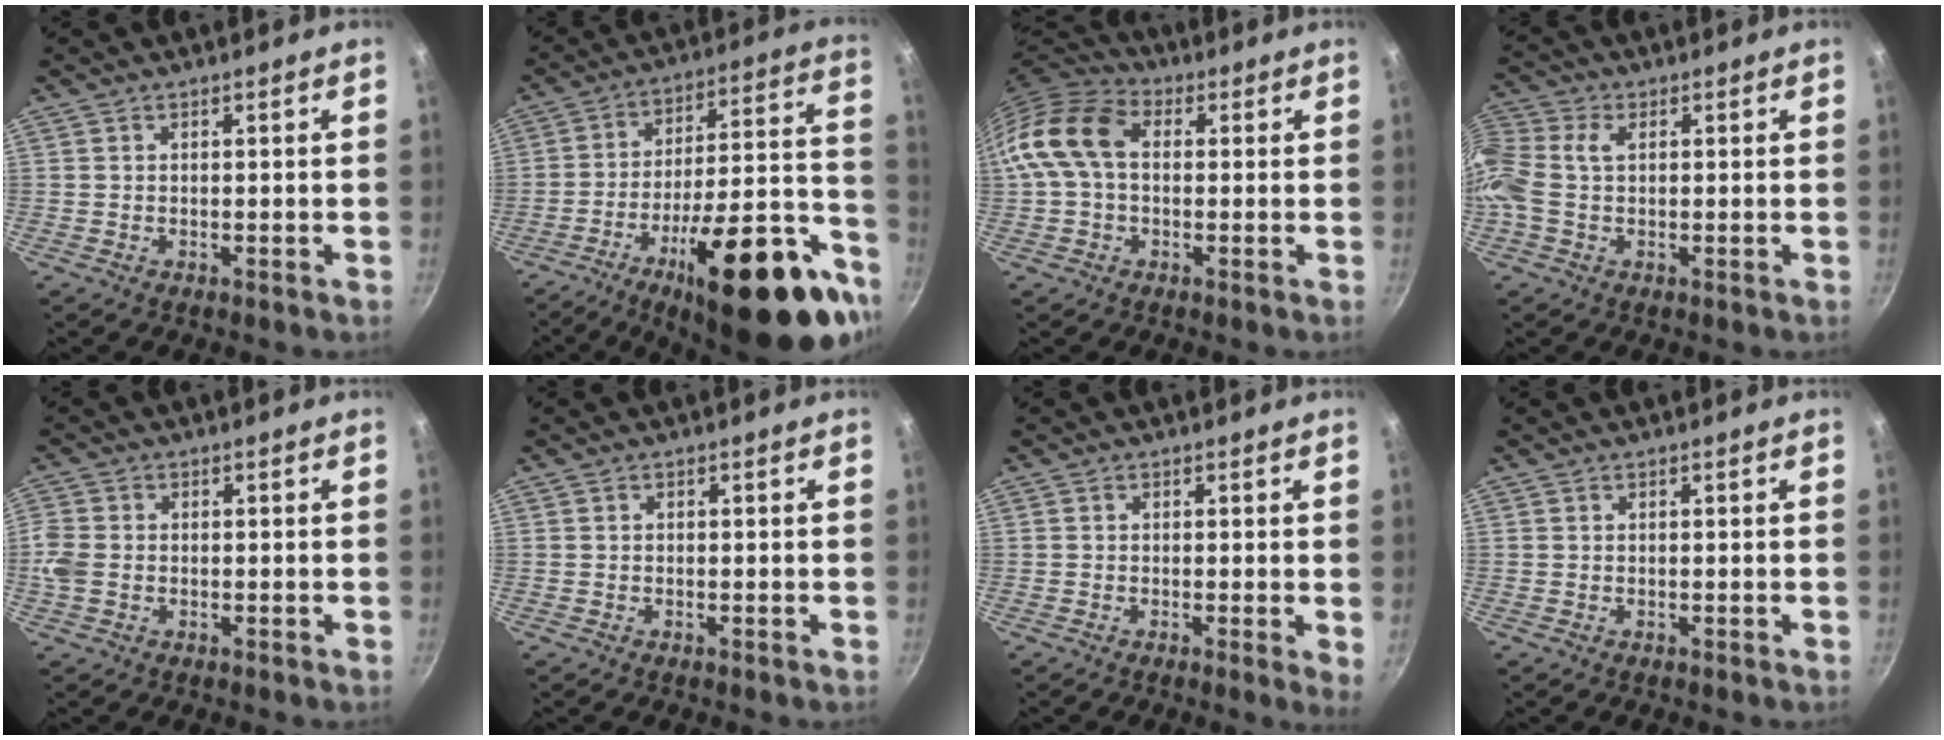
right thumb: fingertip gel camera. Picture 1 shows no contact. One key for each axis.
{"total": 30.2, "fx": -15.6, "fy": 9.9, "fz": 23.9, "tx": -0.291, "ty": 0.081, "tz": -0.231}
{"total": 11.7, "fx": 1.1, "fy": 8.1, "fz": 8.4, "tx": -0.146, "ty": 0.028, "tz": 0.000}
{"total": 11.3, "fx": 0.9, "fy": 7.8, "fz": 8.1, "tx": -0.182, "ty": 0.025, "tz": 0.000}
{"total": 4.3, "fx": -0.8, "fy": 3.3, "fz": 2.6, "tx": -0.059, "ty": 0.003, "tz": -0.023}
{"total": 0.0}
{"total": 2.3, "fx": 0.0, "fy": 0.5, "fz": 2.2, "tx": -0.028, "ty": -0.006, "tz": -0.005}
{"total": 0.0}